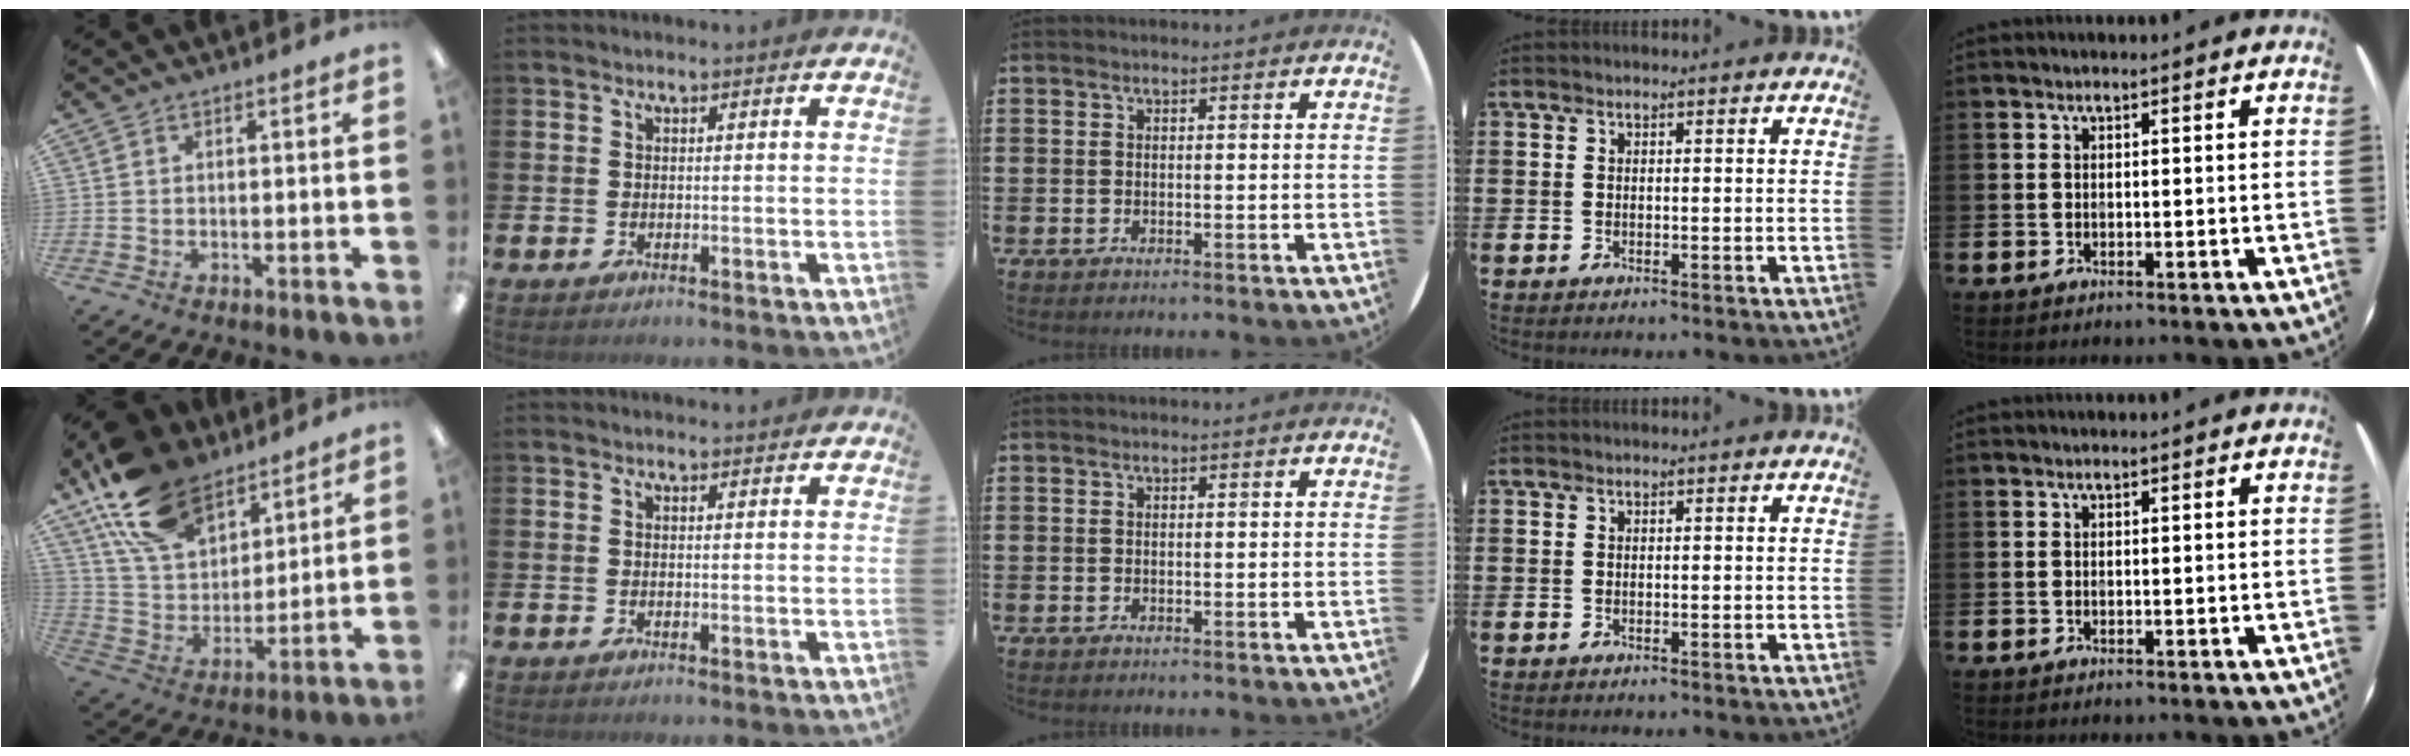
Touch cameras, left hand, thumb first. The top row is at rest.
{"thumb": {"total": 18.2, "force": [12.8, 10.0, 8.3], "torque": [-0.174, -0.056, 0.242]}, "index": {"total": 0.6, "force": [0.6, 0.1, 0.2], "torque": [0.004, -0.002, 0.009]}}